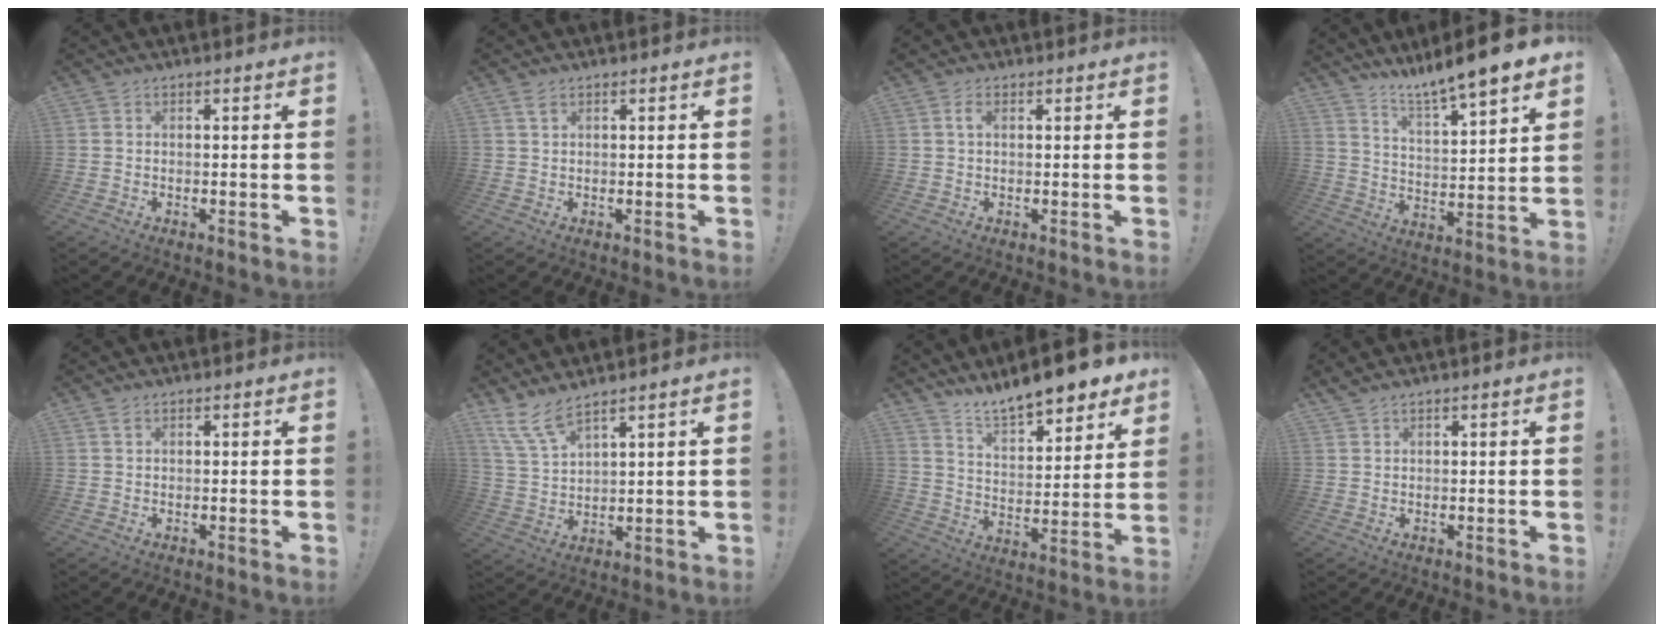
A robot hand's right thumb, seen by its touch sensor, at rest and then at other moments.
{"total": 2.0, "force": [1.3, 0.7, 1.4], "torque": [-0.022, -0.002, 0.022]}
{"total": 2.6, "force": [1.1, 1.3, 1.9], "torque": [-0.034, 0.001, 0.017]}
{"total": 10.2, "force": [9.1, 0.1, 4.5], "torque": [-0.081, -0.078, 0.151]}
{"total": 1.2, "force": [0.7, 0.4, 0.9], "torque": [-0.010, -0.001, 0.011]}
{"total": 8.4, "force": [6.8, 2.1, 4.6], "torque": [-0.096, -0.034, 0.131]}
{"total": 11.7, "force": [10.8, 2.3, 3.9], "torque": [-0.074, -0.090, 0.188]}
{"total": 1.0, "force": [0.9, -0.1, 0.6], "torque": [-0.018, 0.000, 0.017]}